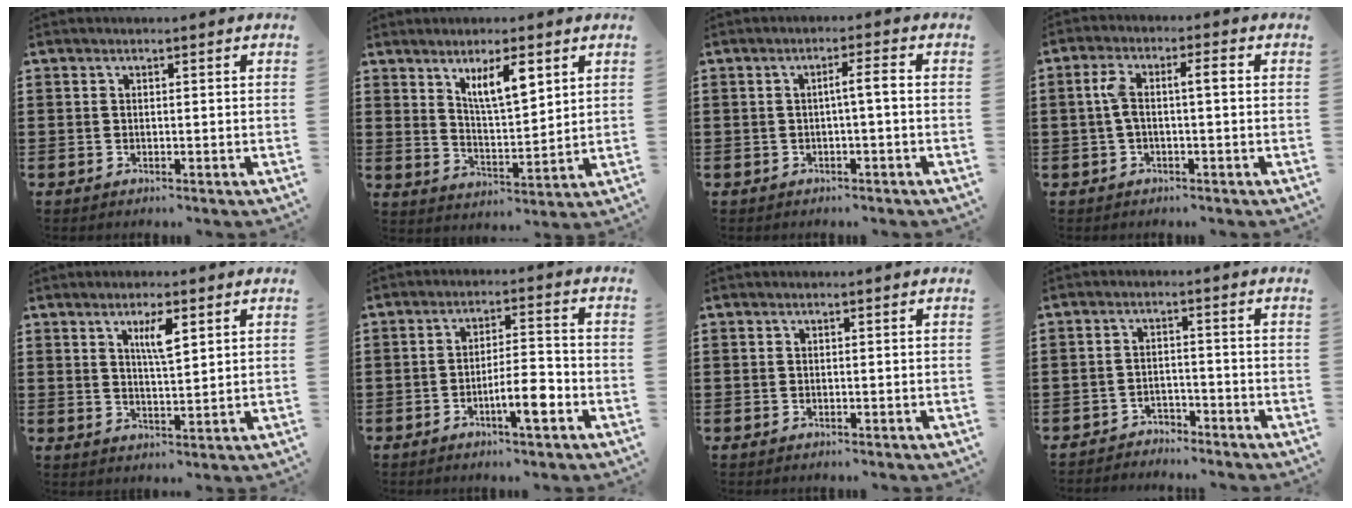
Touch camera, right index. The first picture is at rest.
{"total": 6.8, "force": [3.9, 2.1, 5.1], "torque": [-0.094, -0.001, 0.064]}
{"total": 2.6, "force": [-0.4, 0.0, 2.5], "torque": [-0.046, -0.001, -0.010]}
{"total": 4.5, "force": [0.0, 1.4, 4.3], "torque": [-0.093, 0.005, -0.009]}
{"total": 4.3, "force": [2.1, 1.0, 3.6], "torque": [-0.068, 0.004, 0.031]}
{"total": 6.3, "force": [-2.8, 1.4, 5.5], "torque": [-0.096, 0.002, -0.051]}
{"total": 0.0}
{"total": 2.7, "force": [-2.6, 0.5, -0.2], "torque": [-0.007, 0.002, -0.058]}